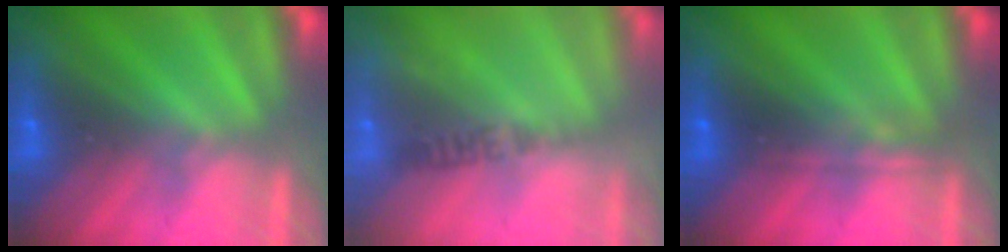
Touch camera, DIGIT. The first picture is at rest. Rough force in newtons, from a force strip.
{"total": 2.4}
{"total": 2.3}